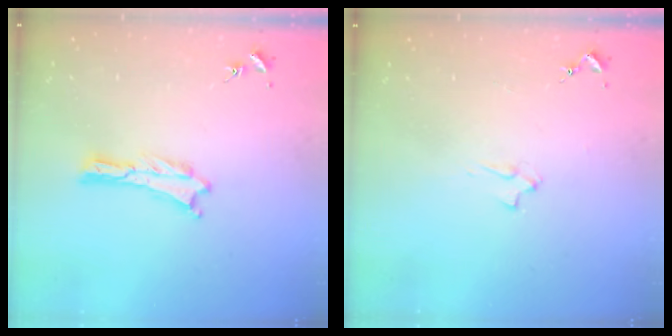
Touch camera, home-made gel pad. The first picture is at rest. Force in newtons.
{"total": 2.1, "press": 2.1, "slide": 0.3}